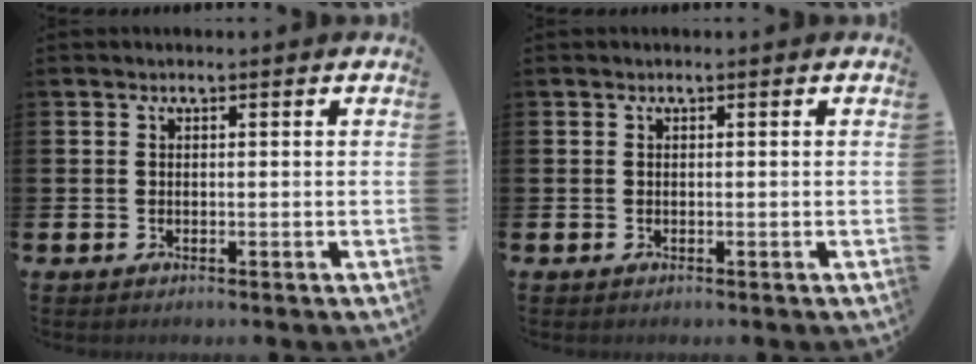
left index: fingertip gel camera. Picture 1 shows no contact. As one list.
[{"total": 0.0}]